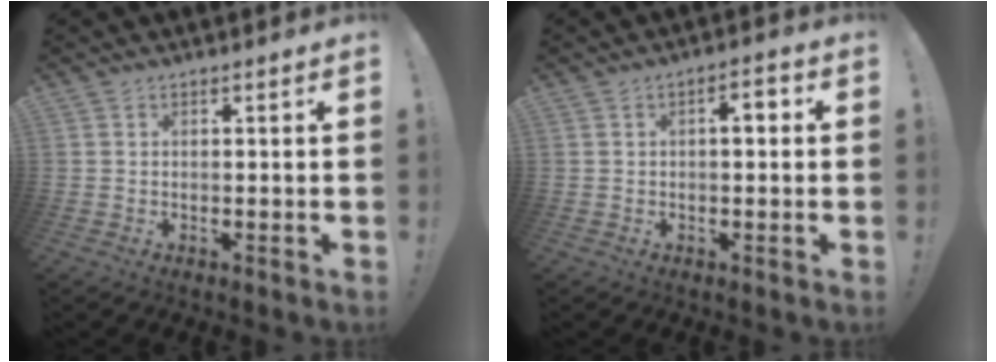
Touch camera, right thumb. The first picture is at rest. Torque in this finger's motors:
{"motor_torque": [-0.08, 0.10, 0.14, 0.25, 0.06]}